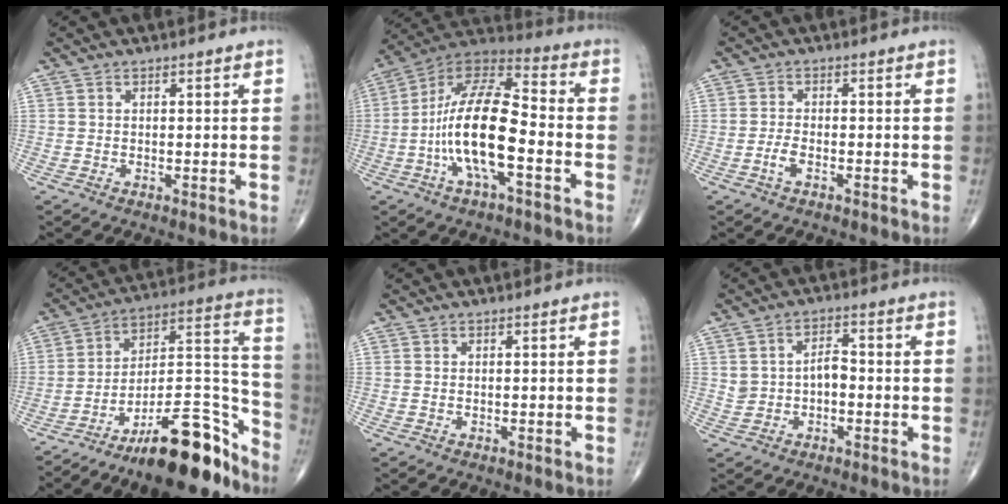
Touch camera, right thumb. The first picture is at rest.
{"total": 17.5, "force": [-4.5, 6.3, 15.7], "torque": [-0.295, 0.048, -0.087]}
{"total": 2.3, "force": [-1.2, 0.9, 1.8], "torque": [-0.041, 0.010, -0.025]}
{"total": 20.8, "force": [-14.9, 6.4, 13.0], "torque": [-0.153, 0.125, -0.241]}
{"total": 0.0}
{"total": 5.1, "force": [-0.4, 3.5, 3.7], "torque": [-0.055, 0.022, -0.006]}